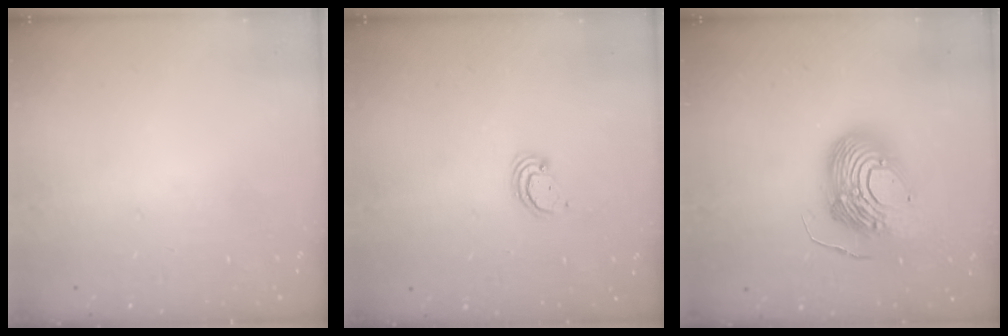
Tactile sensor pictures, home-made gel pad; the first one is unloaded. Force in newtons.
{"total": 2.3, "press": 2.3, "slide": 0.2}
{"total": 17.4, "press": 17.3, "slide": 1.6}